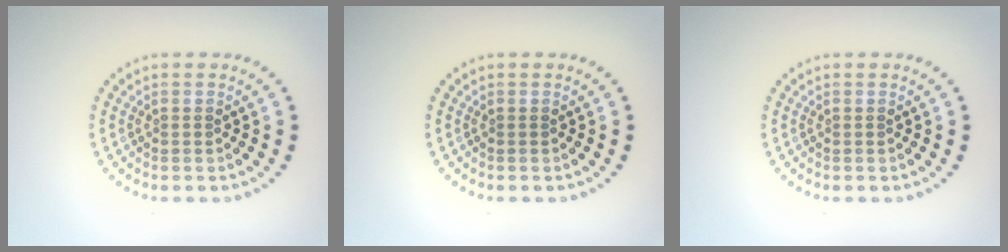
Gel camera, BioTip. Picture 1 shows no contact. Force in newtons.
{"total": 0.0}
{"total": 0.0}